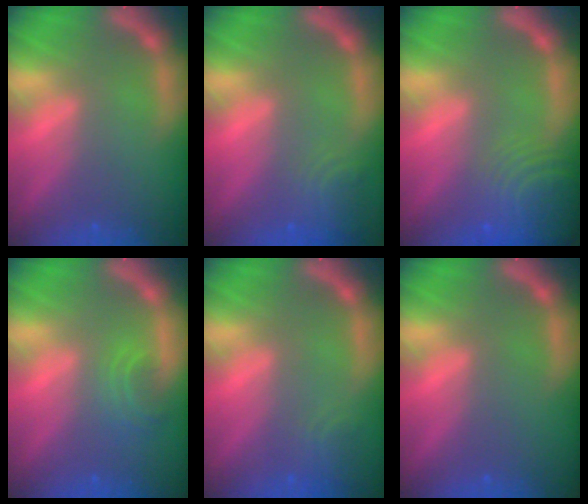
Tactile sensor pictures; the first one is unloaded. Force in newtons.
{"total": 3.5}
{"total": 9.5}
{"total": 2.4}
{"total": 1.9}
{"total": 0.0}